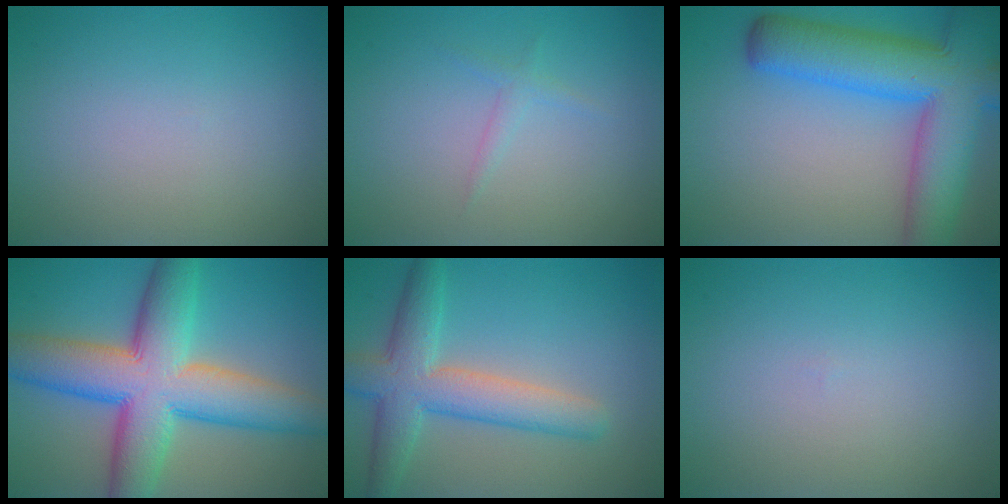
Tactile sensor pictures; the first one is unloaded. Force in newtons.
{"total": 0.9, "press": 0.9, "slide": 0.1}
{"total": 11.5, "press": 11.5, "slide": 0.6}
{"total": 12.0, "press": 12.0, "slide": 0.5}
{"total": 6.1, "press": 6.1, "slide": 0.3}
{"total": 0.0}